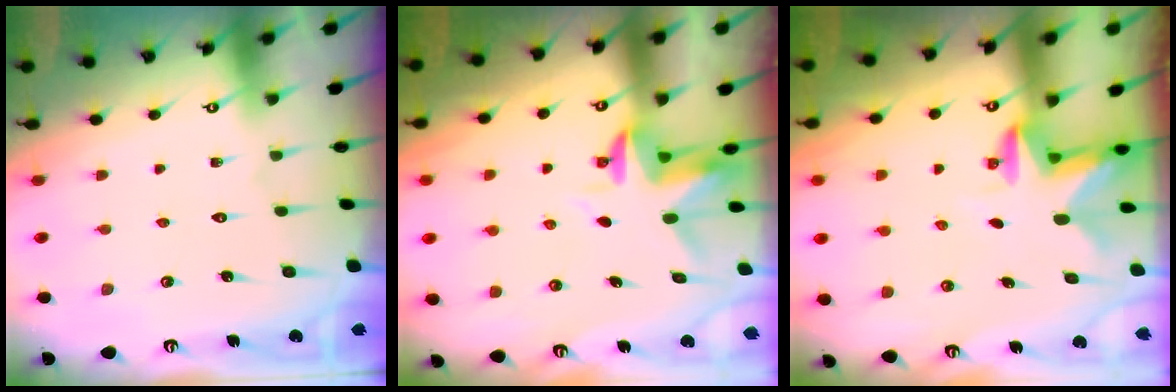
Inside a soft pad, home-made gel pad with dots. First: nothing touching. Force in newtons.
{"total": 3.2, "press": 3.2, "slide": 0.5}
{"total": 2.7, "press": 2.6, "slide": 0.5}